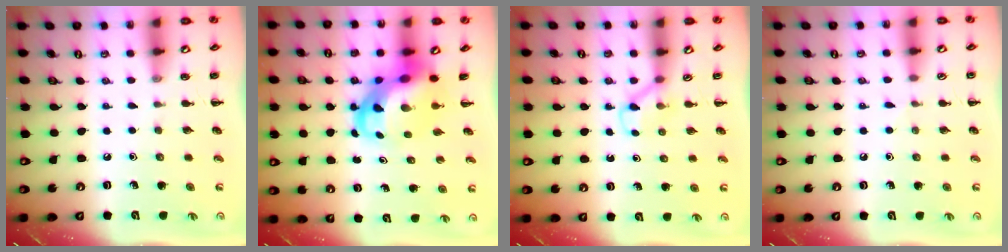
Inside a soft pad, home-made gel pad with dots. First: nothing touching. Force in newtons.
{"total": 7.4, "press": 7.1, "slide": 2.2}
{"total": 3.0, "press": 2.8, "slide": 0.9}
{"total": 3.5, "press": 3.3, "slide": 1.4}